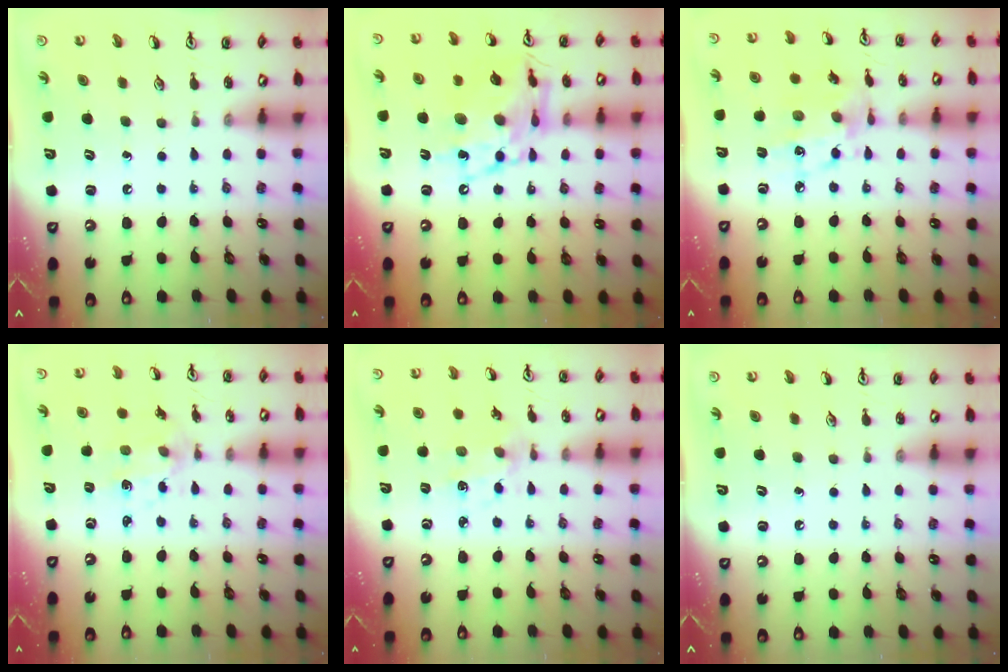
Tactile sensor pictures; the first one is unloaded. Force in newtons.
{"total": 14.0, "press": 14.0, "slide": 1.1}
{"total": 10.4, "press": 10.3, "slide": 0.7}
{"total": 2.9, "press": 2.8, "slide": 0.9}
{"total": 2.4, "press": 2.4, "slide": 0.5}
{"total": 0.0}